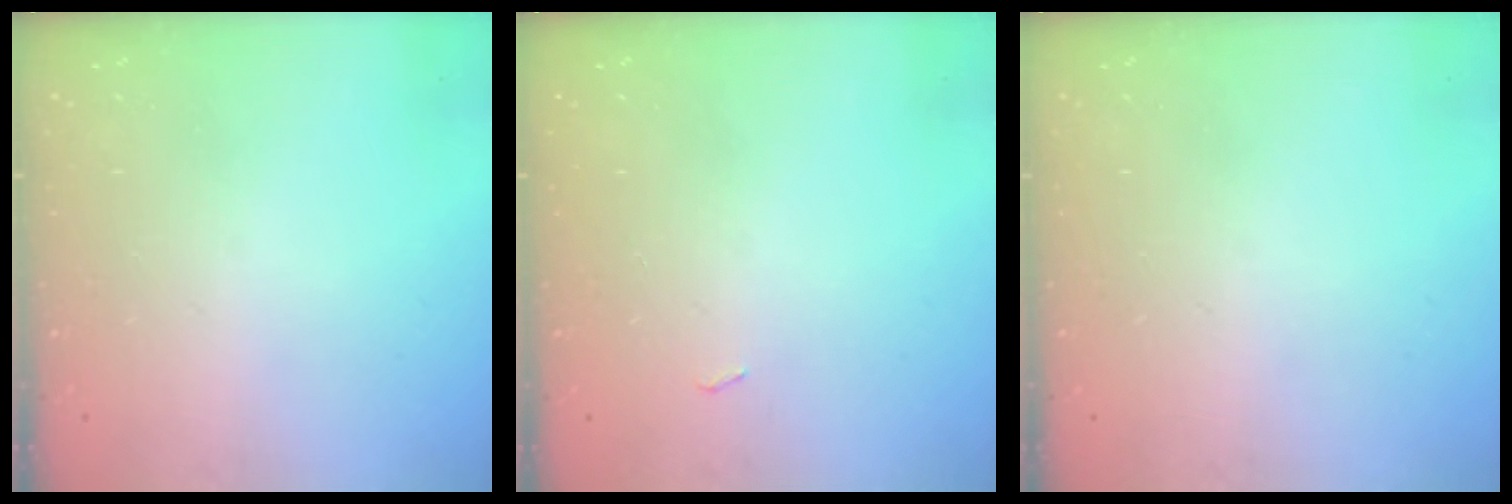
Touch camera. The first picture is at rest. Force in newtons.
{"total": 2.7, "press": 2.3, "slide": 1.4}
{"total": 0.0}